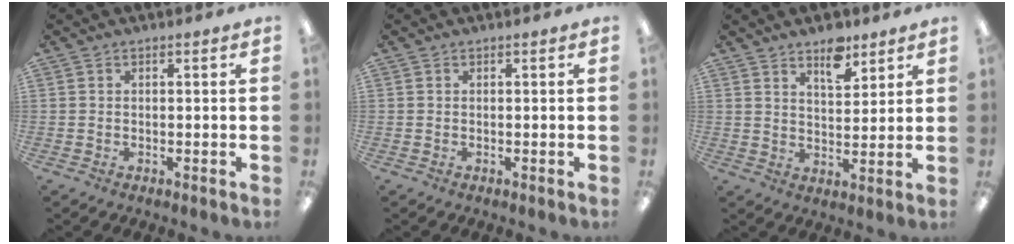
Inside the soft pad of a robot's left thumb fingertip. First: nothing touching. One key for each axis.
{"total": 0.0}
{"total": 7.8, "fx": 5.6, "fy": 3.6, "fz": 3.9, "tx": -0.044, "ty": -0.033, "tz": 0.095}